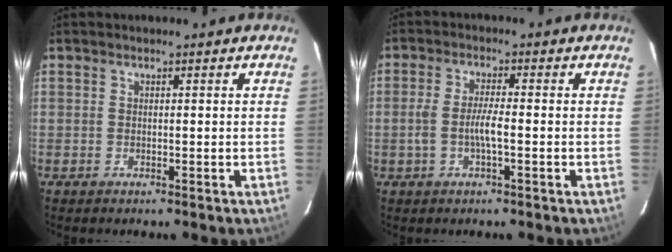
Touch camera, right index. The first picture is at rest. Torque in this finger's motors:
{"motor_torque": [0.51, -0.04, 0.47, 0.10]}